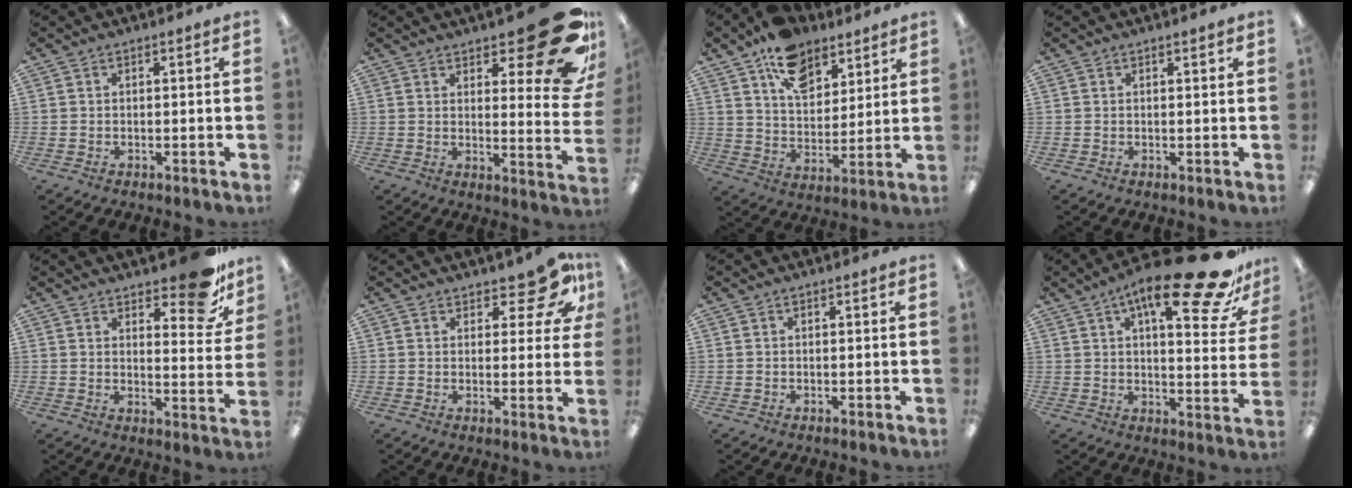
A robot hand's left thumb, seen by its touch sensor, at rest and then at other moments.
{"total": 19.4, "force": [11.6, 6.3, 14.2], "torque": [-0.178, -0.080, 0.190]}
{"total": 13.8, "force": [9.2, 8.1, 6.2], "torque": [-0.097, -0.044, 0.168]}
{"total": 0.8, "force": [0.6, 0.1, 0.5], "torque": [-0.012, 0.002, 0.010]}
{"total": 12.5, "force": [8.9, 4.7, 7.5], "torque": [-0.085, -0.058, 0.150]}
{"total": 9.1, "force": [6.2, 3.7, 5.5], "torque": [-0.061, -0.036, 0.107]}
{"total": 0.0}
{"total": 22.9, "force": [13.6, 6.1, 17.3], "torque": [-0.252, -0.080, 0.211]}